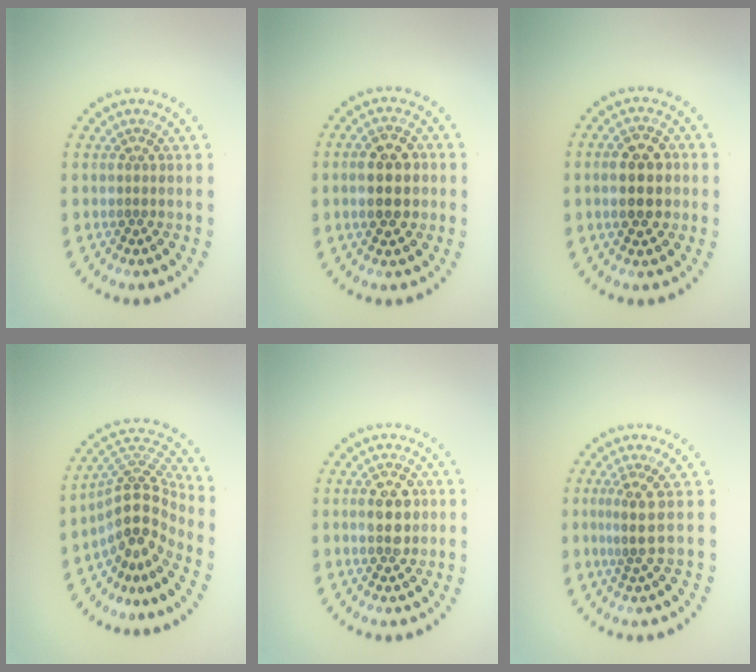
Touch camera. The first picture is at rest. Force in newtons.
{"total": 4.9, "press": 4.9, "slide": 0.3}
{"total": 4.9, "press": 4.9, "slide": 0.3}
{"total": 5.2, "press": 3.7, "slide": 3.7}
{"total": 3.7, "press": 3.6, "slide": 0.2}
{"total": 2.3, "press": 1.7, "slide": 1.5}